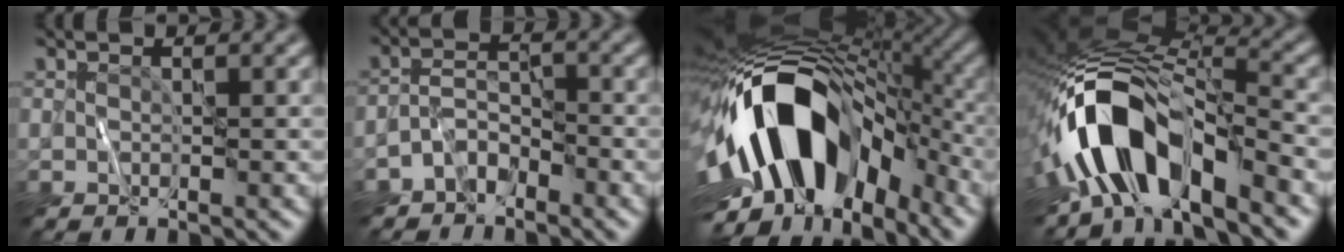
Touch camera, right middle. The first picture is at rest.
{"total": 2.6, "force": [-2.0, 1.3, 1.0], "torque": [-0.013, 0.007, -0.046]}
{"total": 16.6, "force": [-3.3, 9.4, 13.2], "torque": [-0.227, 0.012, -0.067]}
{"total": 11.0, "force": [-5.4, 4.7, 8.4], "torque": [-0.145, 0.009, -0.104]}